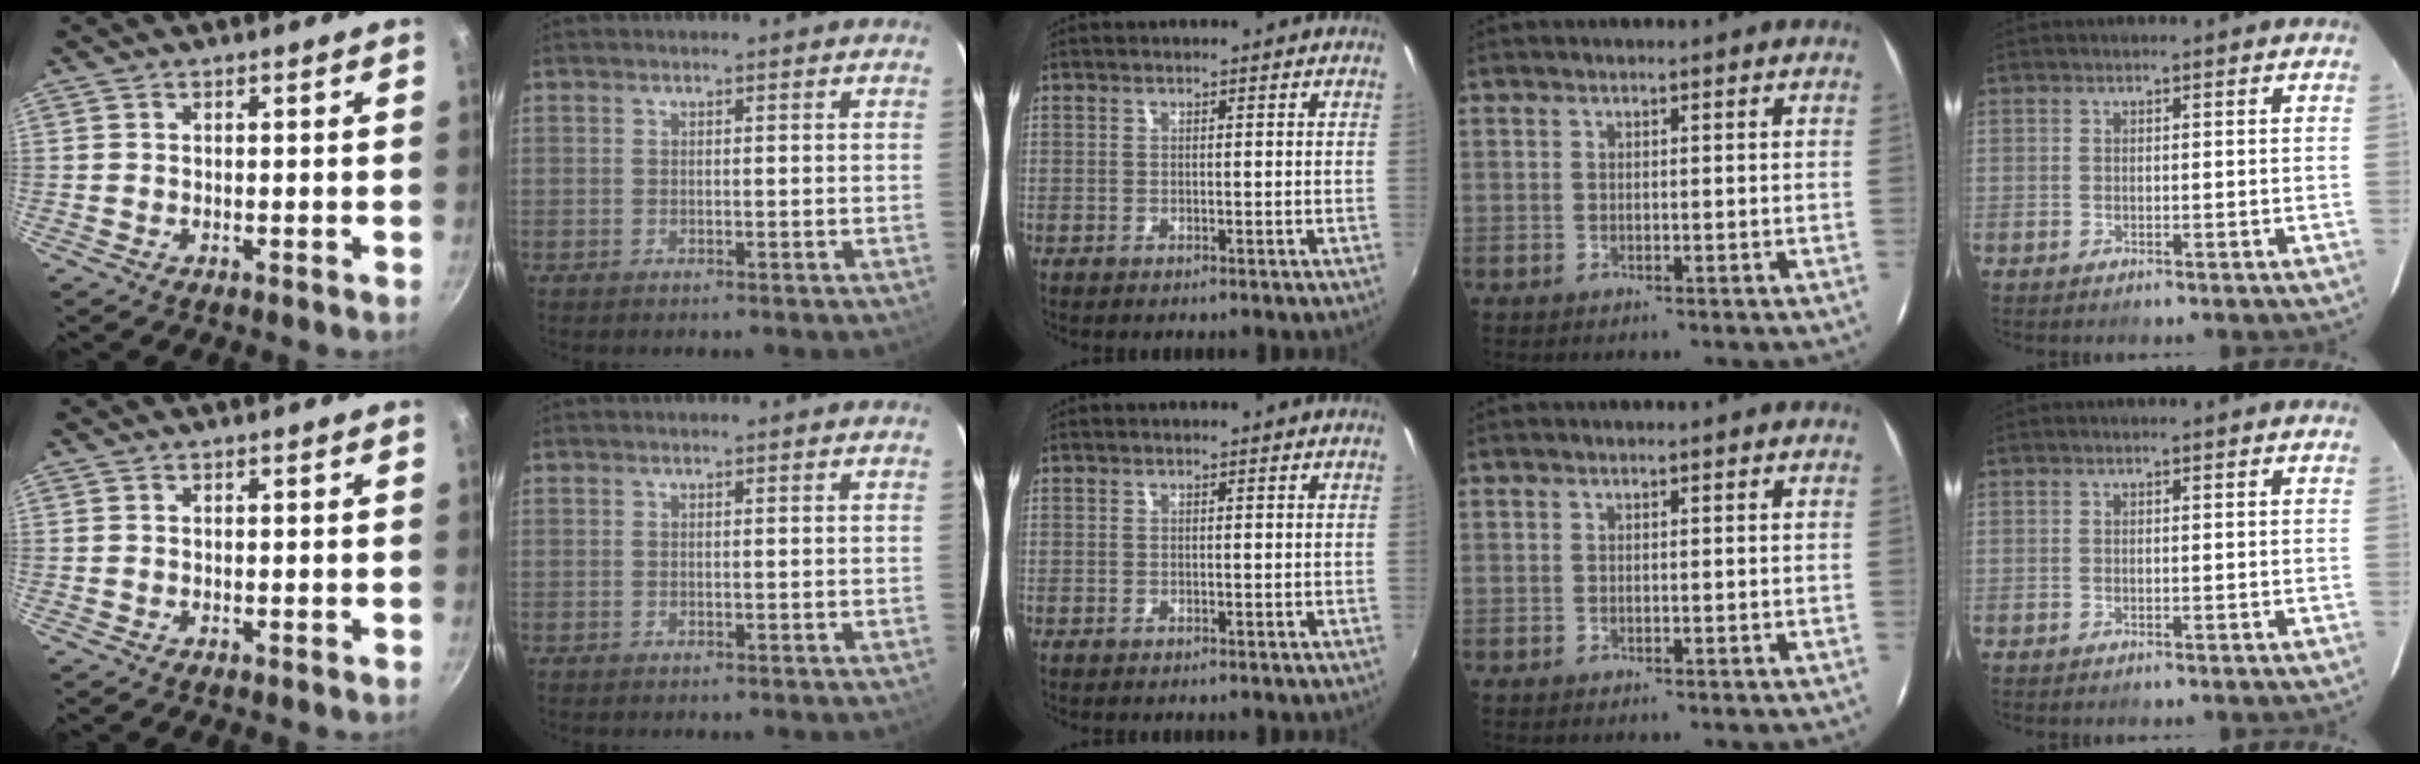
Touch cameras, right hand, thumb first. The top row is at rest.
{}